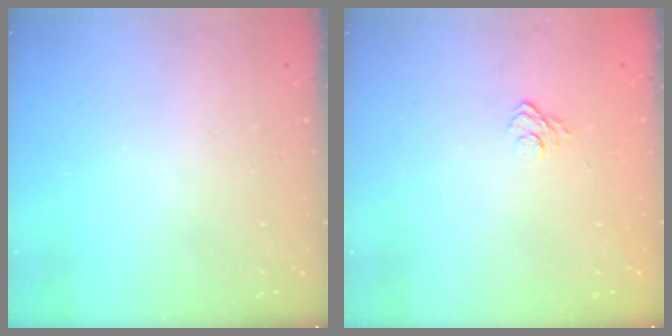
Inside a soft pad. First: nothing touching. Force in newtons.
{"total": 7.4, "press": 7.3, "slide": 1.2}